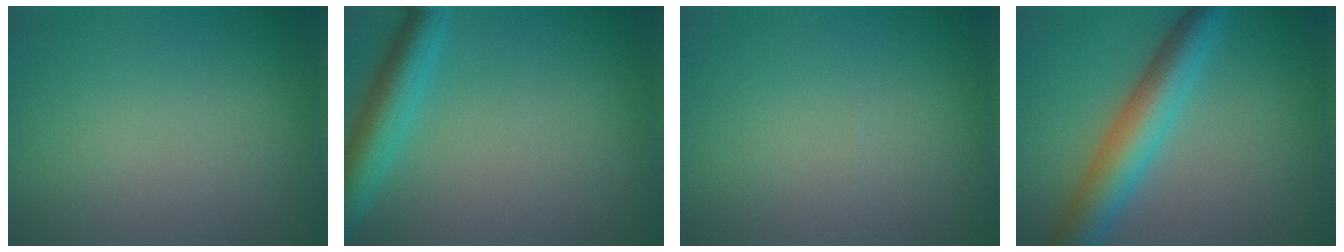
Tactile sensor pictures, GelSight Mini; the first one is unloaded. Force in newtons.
{"total": 4.3, "press": 4.3, "slide": 0.2}
{"total": 0.0}
{"total": 5.9, "press": 5.9, "slide": 0.2}